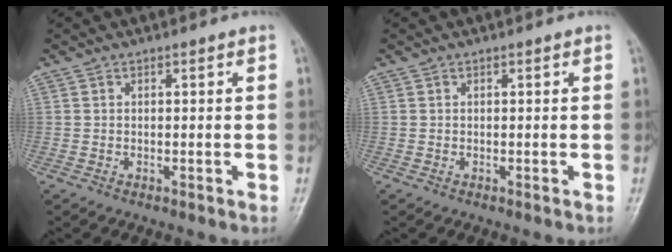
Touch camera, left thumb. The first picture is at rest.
{"total": 0.0}